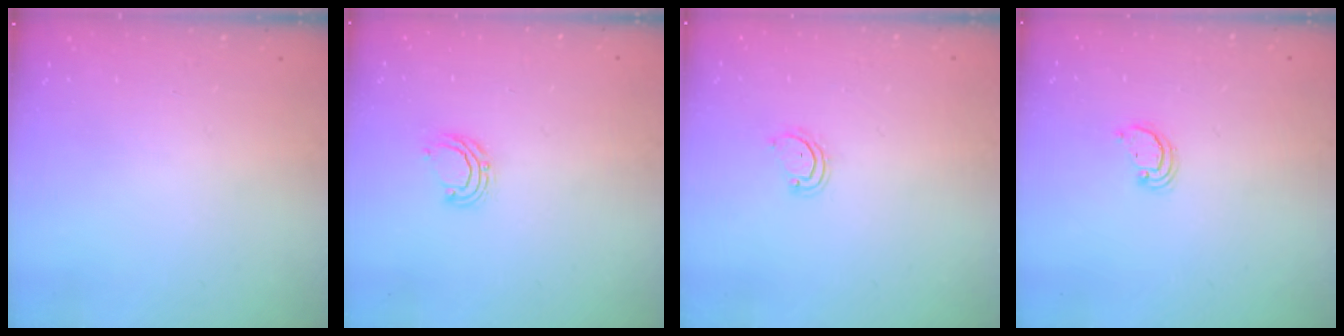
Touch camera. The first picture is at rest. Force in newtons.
{"total": 5.6, "press": 5.6, "slide": 1.0}
{"total": 2.9, "press": 2.9, "slide": 0.3}
{"total": 2.4, "press": 2.4, "slide": 0.2}